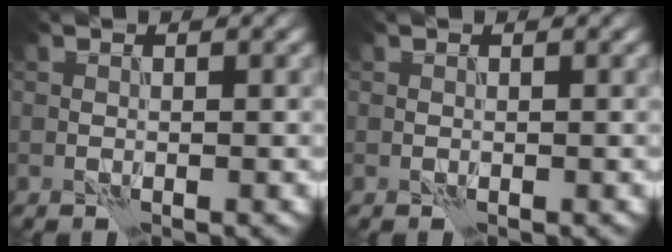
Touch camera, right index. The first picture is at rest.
{"total": 0.0}